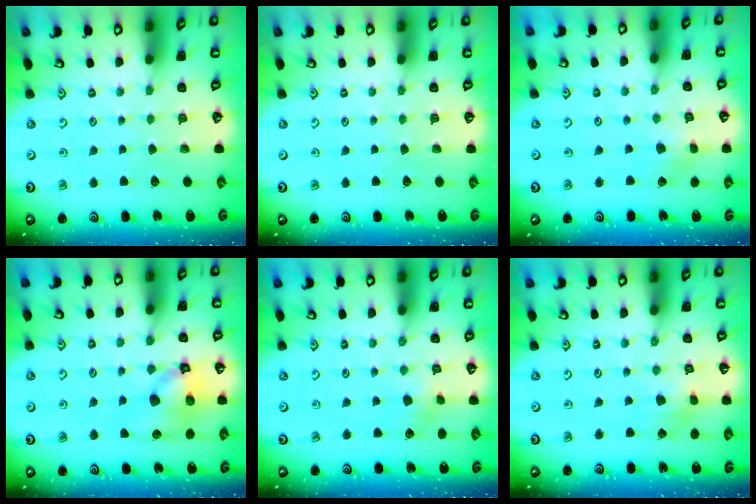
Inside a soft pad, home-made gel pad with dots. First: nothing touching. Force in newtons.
{"total": 0.0}
{"total": 3.3, "press": 3.3, "slide": 0.3}
{"total": 11.7, "press": 11.5, "slide": 1.7}
{"total": 2.9, "press": 2.9, "slide": 0.4}
{"total": 3.3, "press": 3.3, "slide": 0.4}